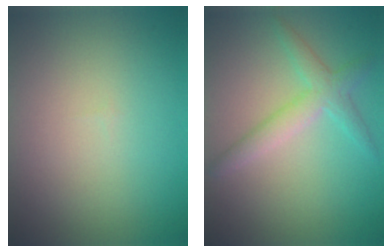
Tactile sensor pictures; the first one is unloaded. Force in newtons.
{"total": 2.9, "press": 2.9, "slide": 0.1}